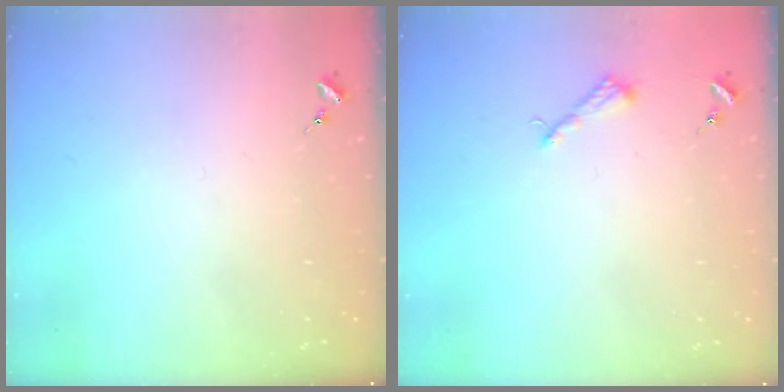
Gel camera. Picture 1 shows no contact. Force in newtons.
{"total": 4.2, "press": 4.1, "slide": 0.6}